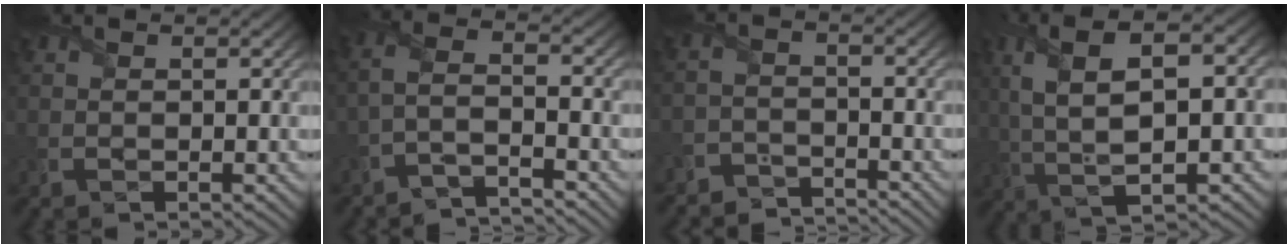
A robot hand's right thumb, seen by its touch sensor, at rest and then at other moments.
{"total": 4.0, "force": [-3.4, 0.4, 2.1], "torque": [-0.049, 0.001, -0.081]}
{"total": 4.1, "force": [-4.1, 0.5, -0.2], "torque": [0.013, 0.002, -0.088]}
{"total": 12.7, "force": [1.9, 5.2, 11.4], "torque": [-0.236, 0.010, 0.036]}